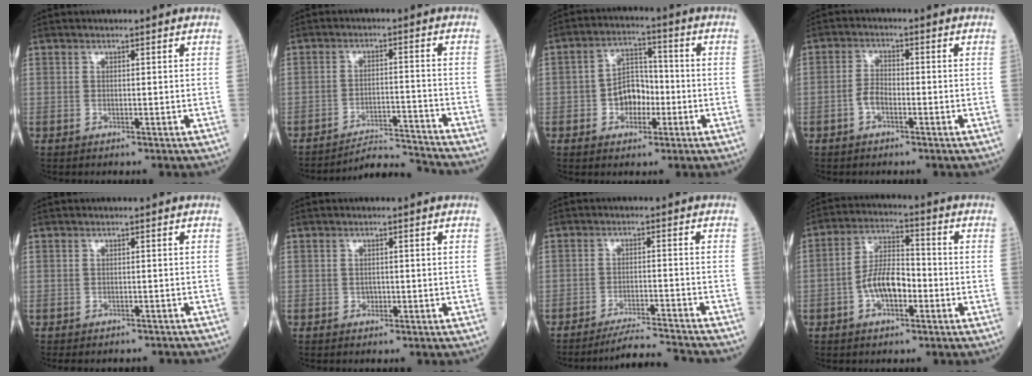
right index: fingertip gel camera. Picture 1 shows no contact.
{"total": 8.2, "force": [-7.9, -2.2, -0.8], "torque": [0.005, 0.005, -0.130]}
{"total": 6.7, "force": [-1.7, 4.4, 4.7], "torque": [-0.085, 0.020, -0.030]}
{"total": 2.9, "force": [-1.2, 1.4, 2.3], "torque": [-0.044, 0.006, -0.025]}
{"total": 6.1, "force": [-5.4, 2.3, 1.4], "torque": [-0.011, -0.002, -0.059]}
{"total": 0.8, "force": [-0.2, 0.7, 0.4], "torque": [-0.006, 0.003, -0.002]}
{"total": 8.4, "force": [-8.1, -2.0, 1.4], "torque": [-0.019, -0.010, -0.132]}
{"total": 7.9, "force": [-2.4, 3.4, 6.8], "torque": [-0.138, 0.015, -0.047]}